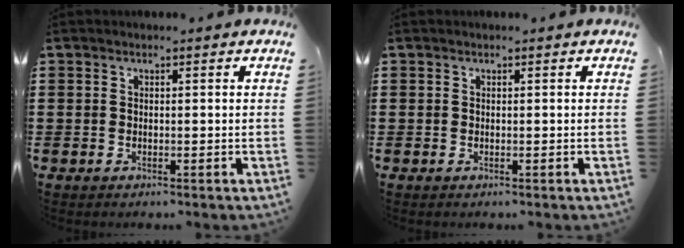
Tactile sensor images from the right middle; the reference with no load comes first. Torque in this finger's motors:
{"motor_torque": [-0.08, -0.37, 0.03, 0.00]}